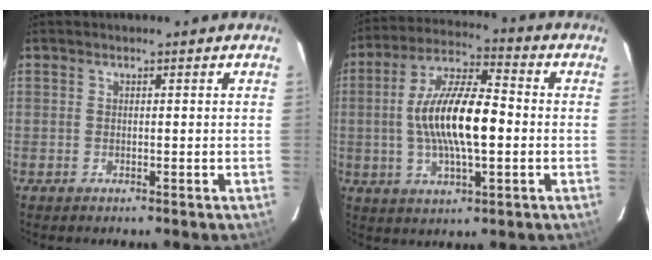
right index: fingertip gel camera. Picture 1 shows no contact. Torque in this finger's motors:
{"motor_torque": [0.78, 0.00, 0.97, 0.21]}